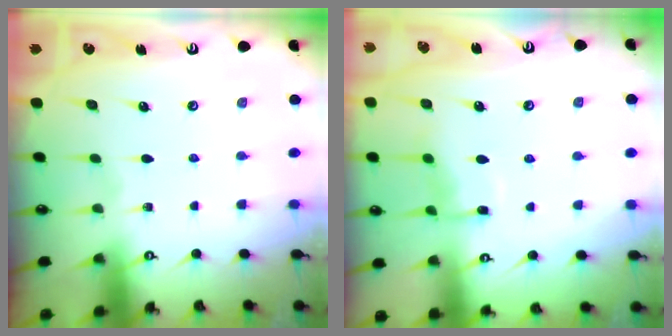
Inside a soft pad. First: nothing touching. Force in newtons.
{"total": 8.1, "press": 8.0, "slide": 0.7}